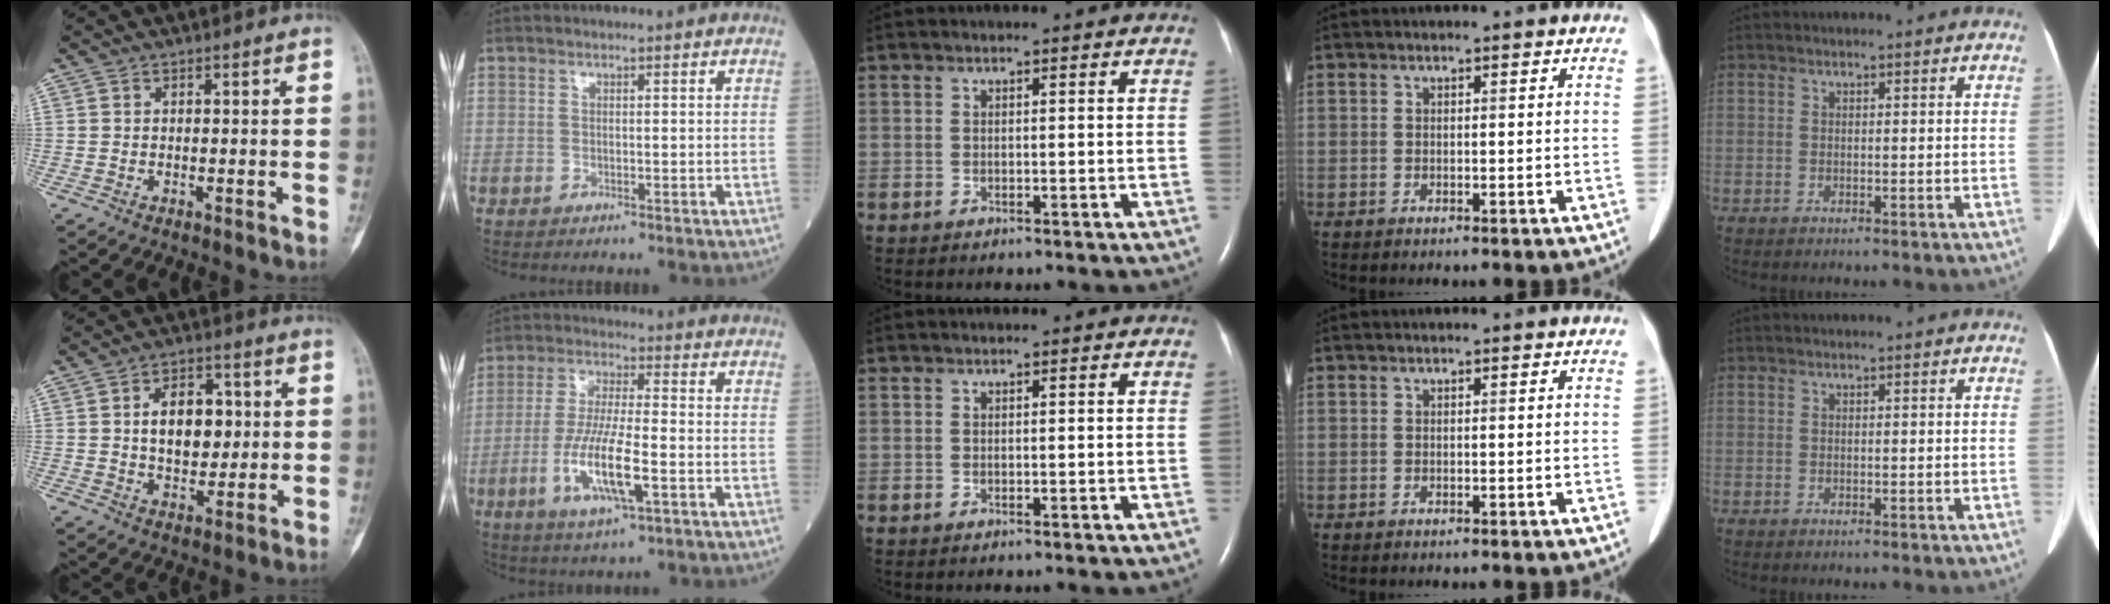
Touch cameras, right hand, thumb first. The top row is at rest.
{"thumb": {"total": 10.6, "force": [1.3, 6.9, 7.9], "torque": [-0.089, 0.000, 0.024]}, "index": {"total": 10.9, "force": [-3.5, 1.7, 10.1], "torque": [-0.199, -0.010, -0.066]}}